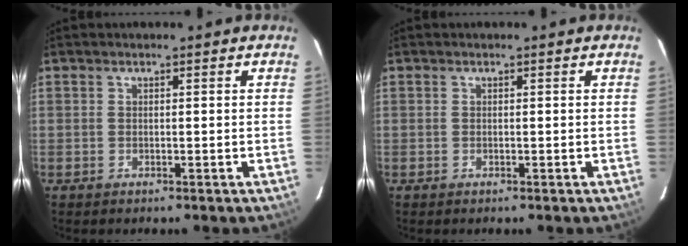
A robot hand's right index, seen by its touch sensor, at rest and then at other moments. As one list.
[{"total": 0.0}]